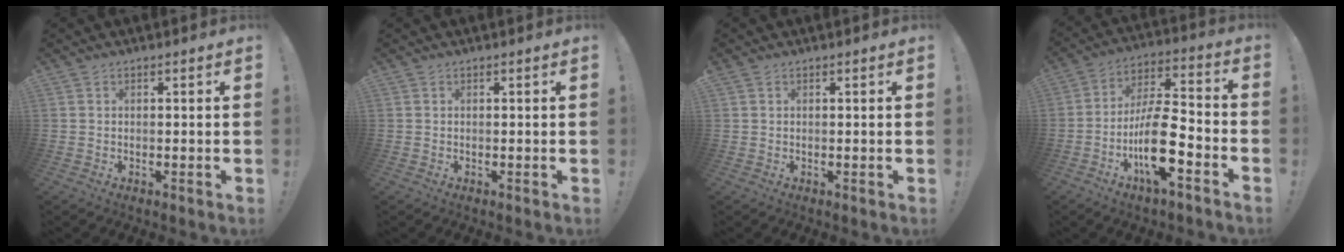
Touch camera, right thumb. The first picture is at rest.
{"total": 0.0}
{"total": 0.0}
{"total": 17.2, "force": [-6.8, 6.5, 14.4], "torque": [-0.271, 0.042, -0.107]}